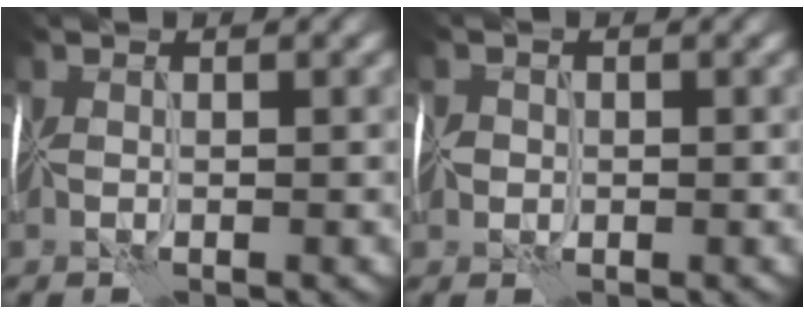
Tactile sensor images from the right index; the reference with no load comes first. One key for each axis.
{"total": 1.4, "fx": -0.6, "fy": 0.6, "fz": -1.1, "tx": 0.010, "ty": 0.012, "tz": -0.005}